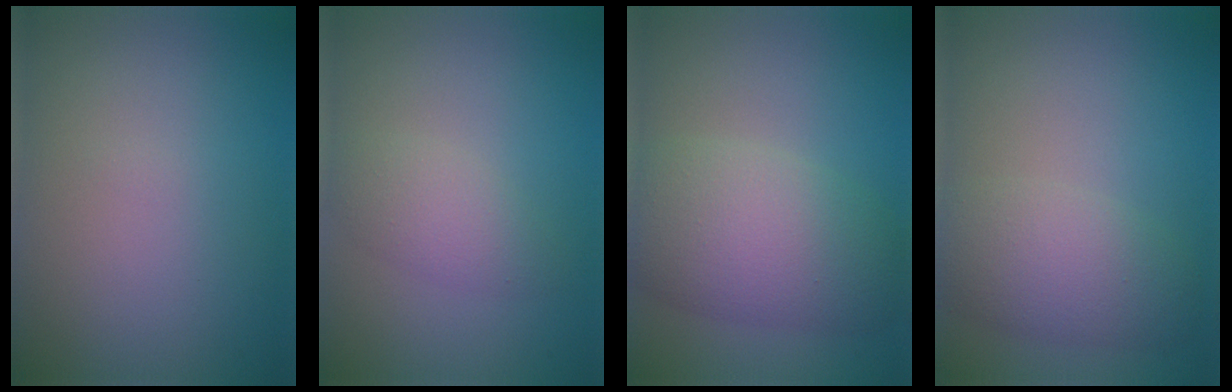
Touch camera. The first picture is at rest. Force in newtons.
{"total": 2.4, "press": 2.4, "slide": 0.1}
{"total": 7.5, "press": 7.5, "slide": 0.2}
{"total": 4.5, "press": 4.5, "slide": 0.3}